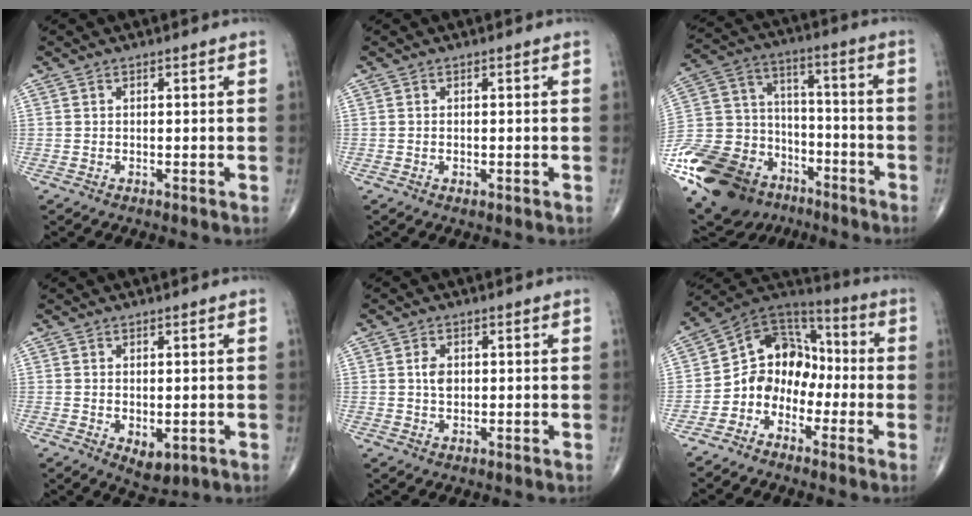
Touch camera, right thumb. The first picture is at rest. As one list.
[{"total": 0.9, "force": [-0.2, 0.5, 0.7], "torque": [-0.016, 0.001, -0.002]}, {"total": 28.5, "force": [-15.9, 19.2, 13.9], "torque": [-0.327, 0.070, -0.272]}, {"total": 4.3, "force": [-0.9, 2.4, 3.5], "torque": [-0.044, -0.008, -0.001]}, {"total": 2.9, "force": [0.5, 2.0, 2.0], "torque": [-0.031, -0.001, 0.008]}, {"total": 11.7, "force": [-3.5, 9.4, 5.9], "torque": [-0.063, 0.077, -0.082]}]